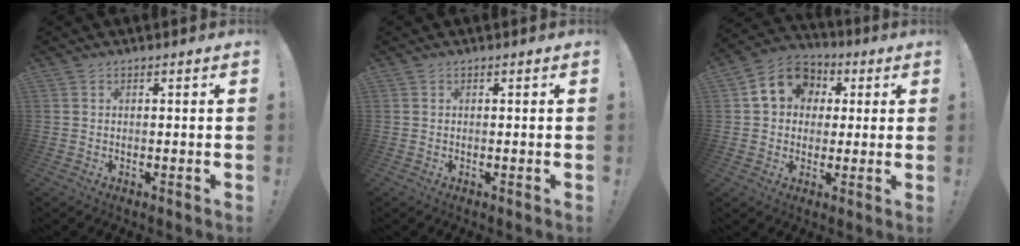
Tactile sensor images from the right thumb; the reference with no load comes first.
{"total": 0.0}
{"total": 12.4, "force": [3.4, 10.4, 5.8], "torque": [-0.080, -0.001, 0.071]}